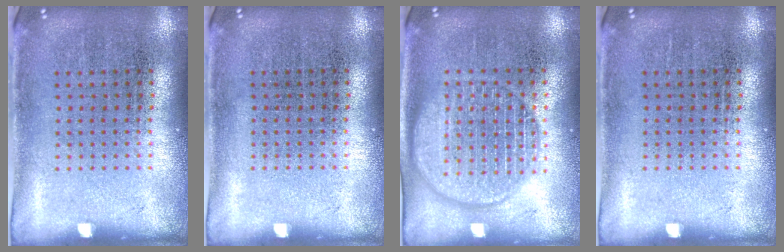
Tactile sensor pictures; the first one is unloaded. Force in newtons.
{"total": 0.0}
{"total": 2.8, "press": 2.8, "slide": 0.4}
{"total": 0.0}